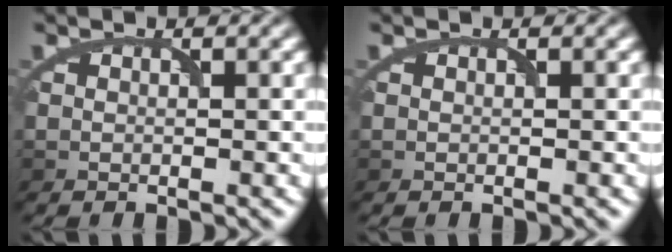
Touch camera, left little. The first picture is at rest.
{"total": 0.0}